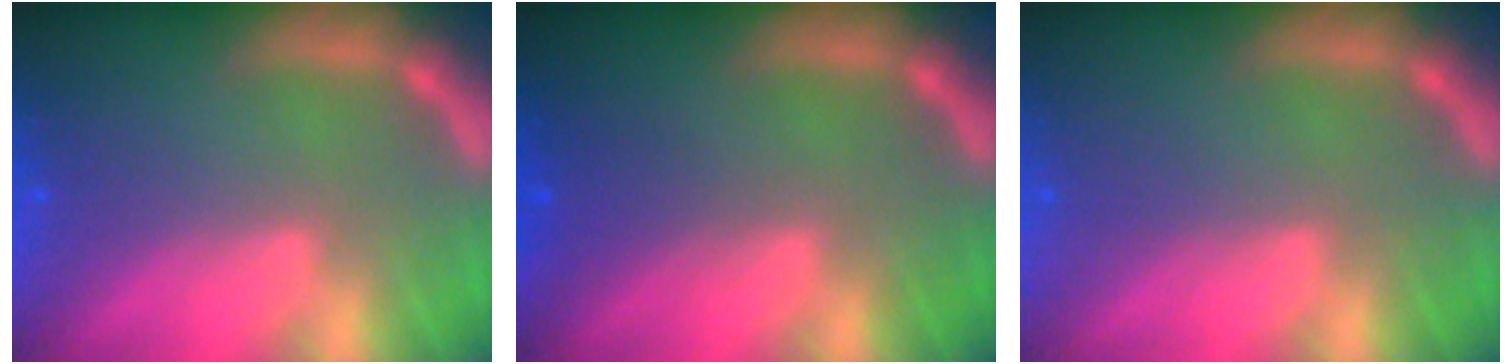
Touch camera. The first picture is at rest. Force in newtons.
{"total": 1.4}
{"total": 0.0}